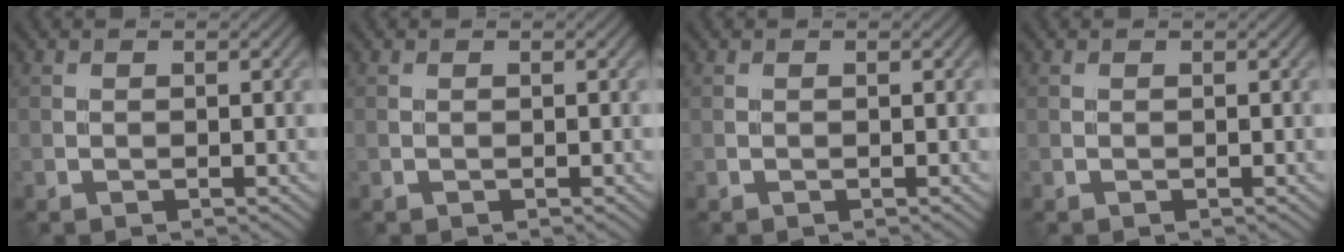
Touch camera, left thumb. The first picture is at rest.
{"total": 0.0}
{"total": 0.0}
{"total": 0.0}